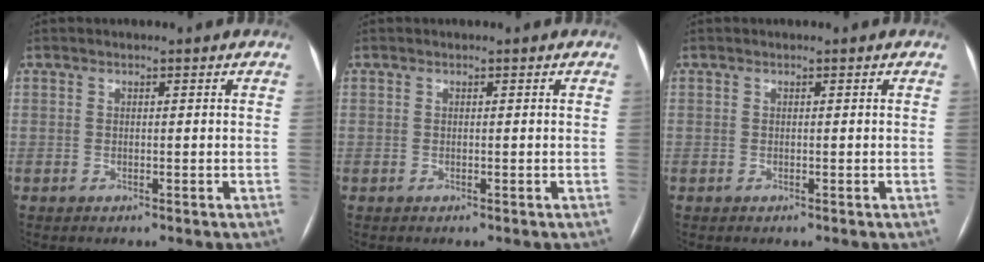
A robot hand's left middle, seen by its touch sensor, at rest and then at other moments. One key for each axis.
{"total": 0.0}
{"total": 0.0}